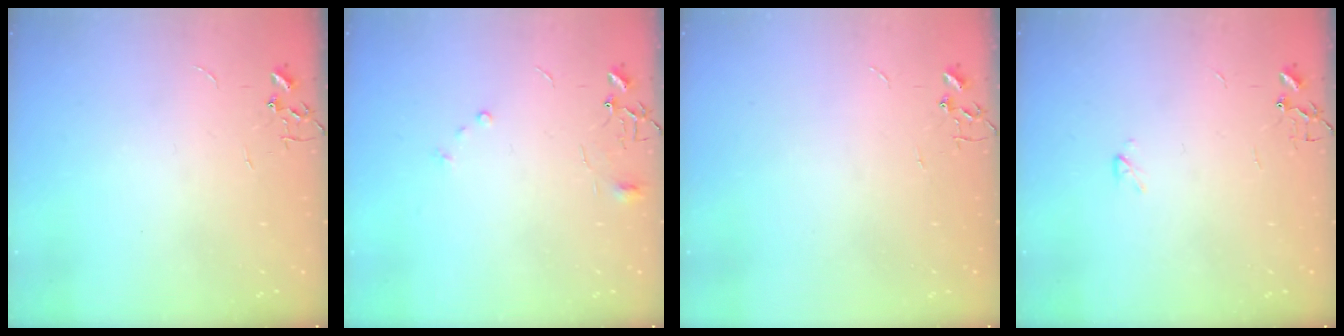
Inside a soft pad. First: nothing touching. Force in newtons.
{"total": 6.3, "press": 6.3, "slide": 0.6}
{"total": 0.0}
{"total": 2.2, "press": 2.2, "slide": 0.4}